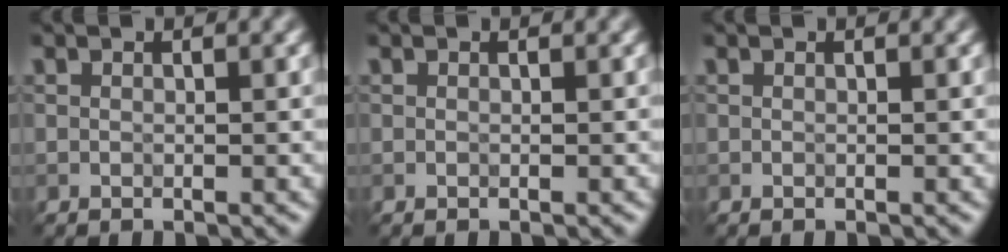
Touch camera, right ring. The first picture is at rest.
{"total": 0.0}
{"total": 0.0}